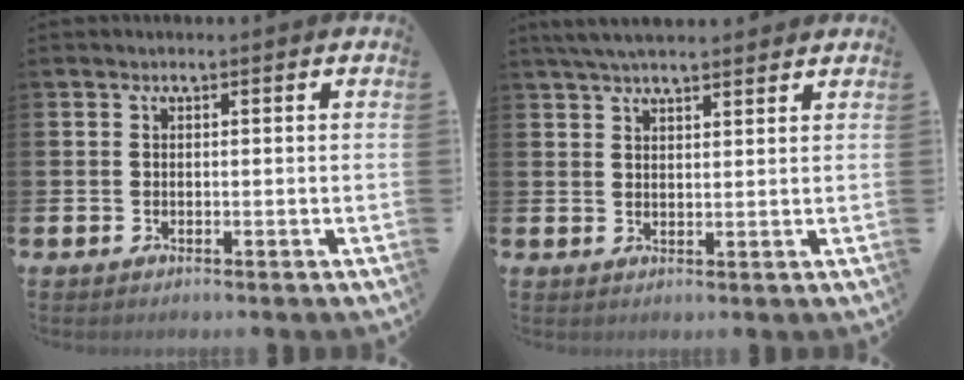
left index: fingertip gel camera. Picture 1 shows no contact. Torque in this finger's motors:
{"motor_torque": [1.04, -1.09, 0.44, 0.21]}